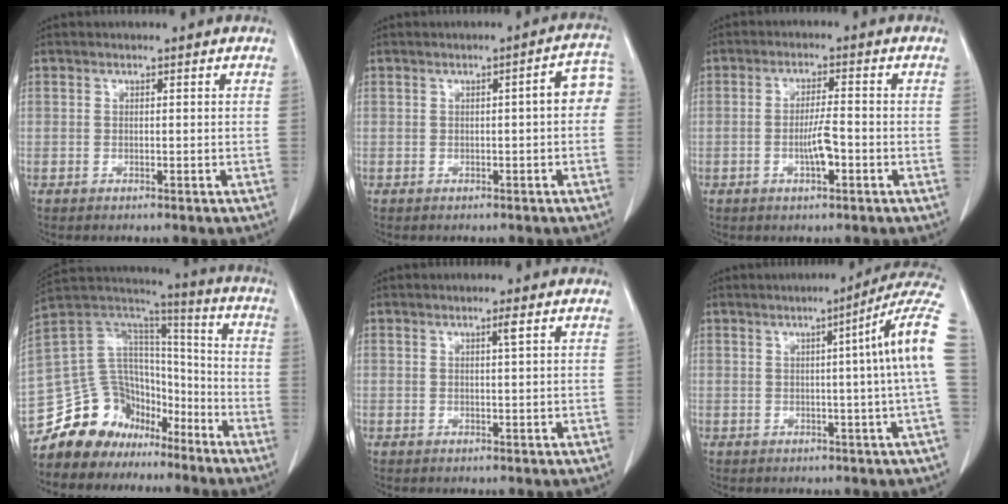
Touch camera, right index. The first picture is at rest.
{"total": 4.3, "force": [0.0, 0.8, 4.2], "torque": [-0.043, 0.015, -0.006]}
{"total": 4.4, "force": [-1.4, 0.5, 4.1], "torque": [-0.077, -0.001, -0.026]}
{"total": 15.7, "force": [-11.7, 9.7, 3.7], "torque": [-0.071, 0.093, -0.204]}
{"total": 1.1, "force": [0.5, -0.3, 0.9], "torque": [-0.022, -0.003, 0.012]}
{"total": 10.7, "force": [1.1, -2.1, 10.4], "torque": [-0.116, 0.016, 0.006]}